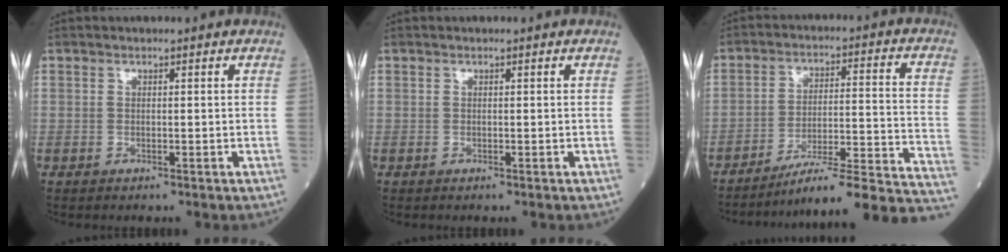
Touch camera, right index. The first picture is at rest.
{"total": 0.0}
{"total": 20.5, "force": [-18.4, -0.6, 9.1], "torque": [-0.064, 0.015, -0.259]}